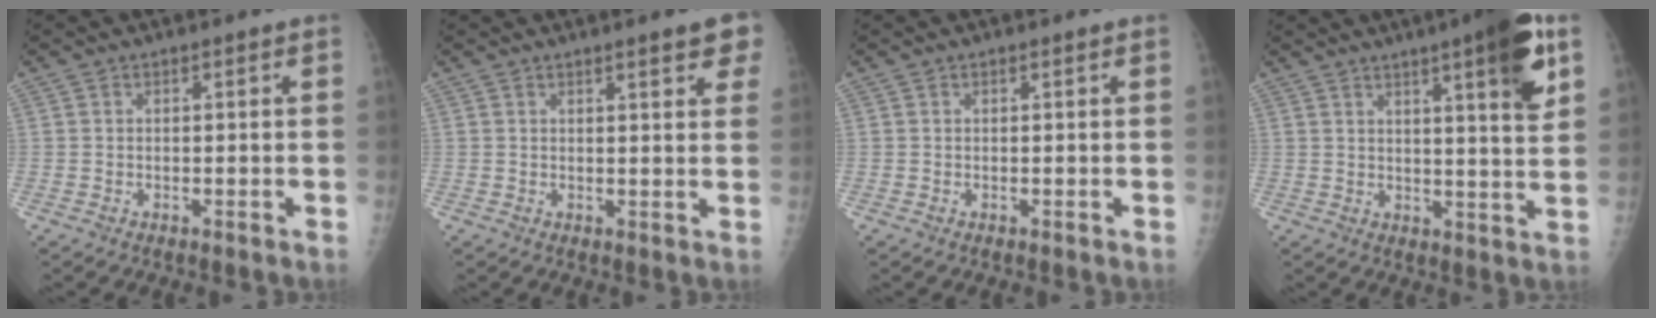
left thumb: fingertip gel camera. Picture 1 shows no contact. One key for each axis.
{"total": 5.5, "fx": 3.4, "fy": 1.0, "fz": 4.2, "tx": -0.034, "ty": -0.007, "tz": 0.040}
{"total": 0.0}
{"total": 12.3, "fx": 6.0, "fy": 1.8, "fz": 10.5, "tx": -0.126, "ty": -0.025, "tz": 0.075}